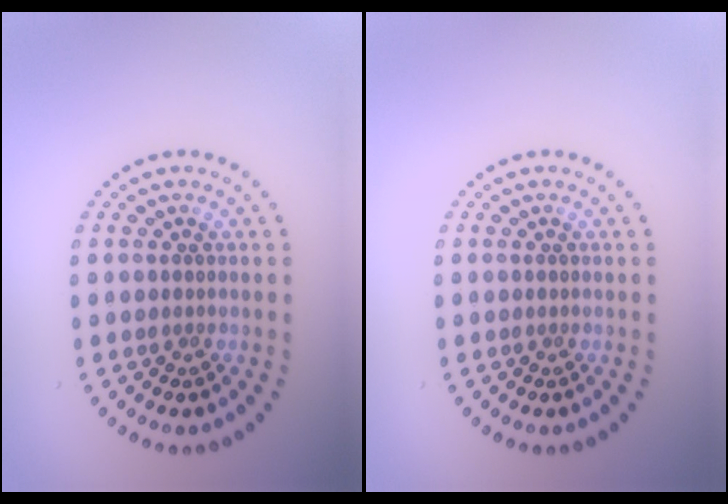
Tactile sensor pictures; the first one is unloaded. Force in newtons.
{"total": 0.0}